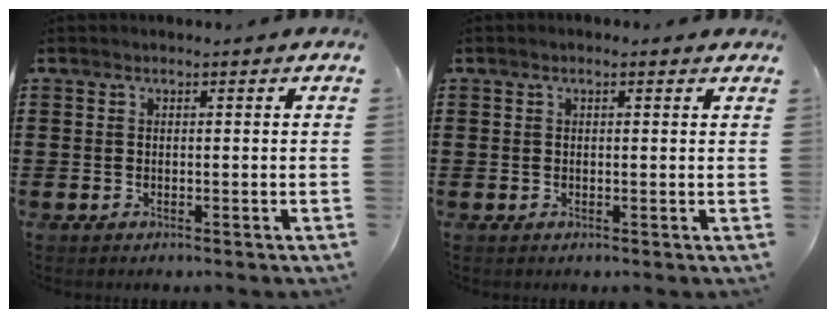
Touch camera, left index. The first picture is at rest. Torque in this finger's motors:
{"motor_torque": [2.15, 0.01, 0.25, 0.04]}